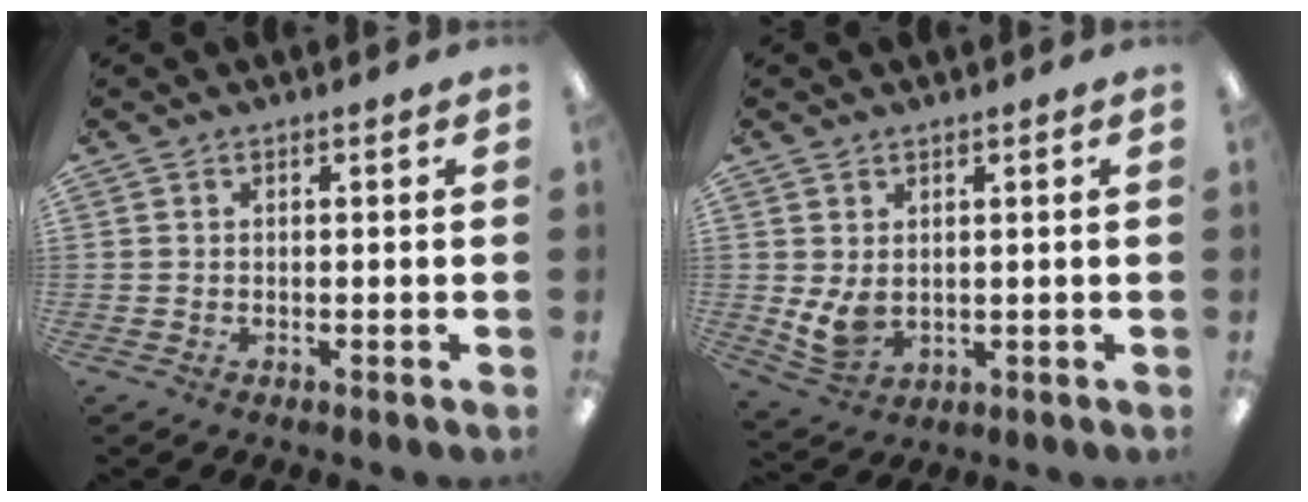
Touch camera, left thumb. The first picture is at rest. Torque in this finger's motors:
{"motor_torque": [0.74, 0.85, 0.80, -0.27, 0.02]}